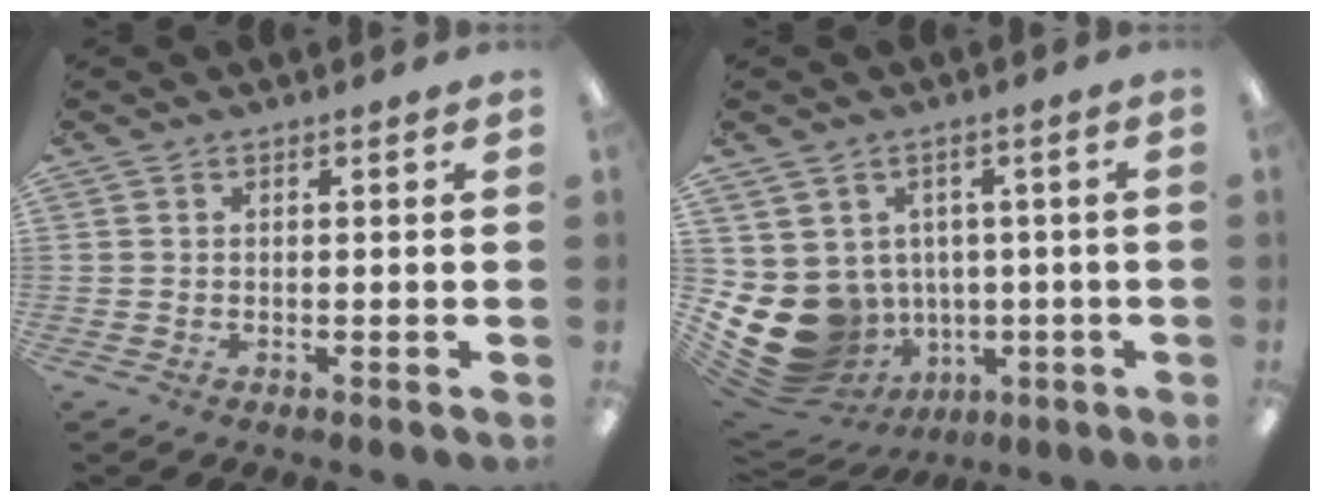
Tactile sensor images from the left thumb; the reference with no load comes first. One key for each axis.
{"total": 13.7, "fx": -2.2, "fy": 11.9, "fz": 6.4, "tx": -0.166, "ty": -0.010, "tz": -0.023}